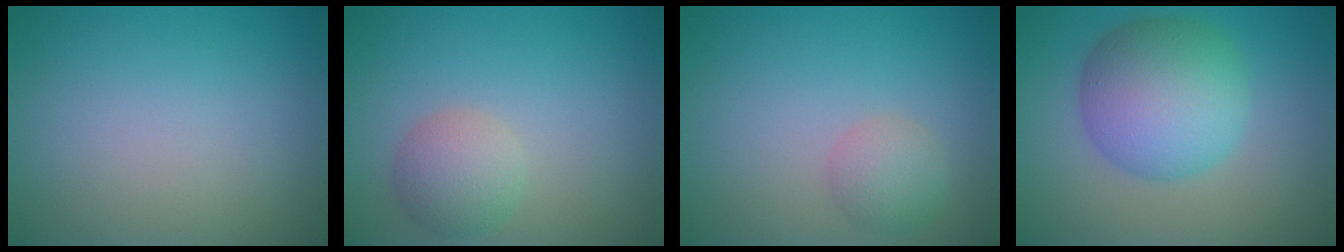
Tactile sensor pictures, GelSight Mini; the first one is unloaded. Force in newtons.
{"total": 3.0, "press": 3.0, "slide": 0.1}
{"total": 2.1, "press": 2.1, "slide": 0.1}
{"total": 7.9, "press": 7.9, "slide": 0.1}